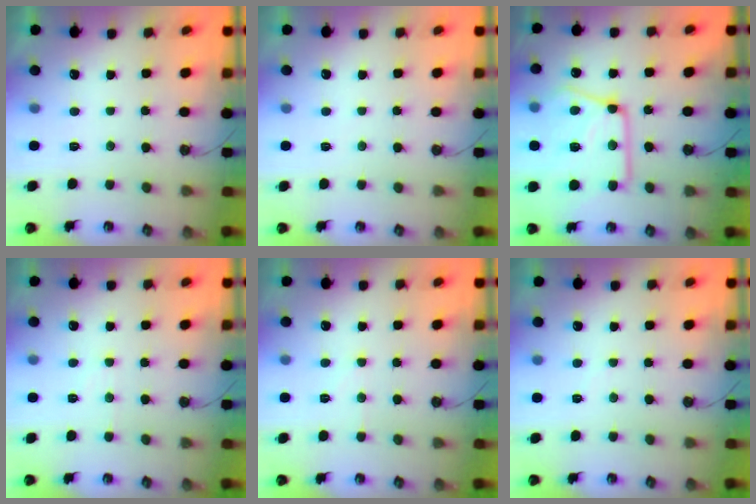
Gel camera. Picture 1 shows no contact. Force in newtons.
{"total": 2.8, "press": 2.8, "slide": 0.3}
{"total": 21.8, "press": 21.7, "slide": 2.2}
{"total": 5.5, "press": 5.5, "slide": 0.8}
{"total": 5.6, "press": 5.6, "slide": 0.8}
{"total": 3.0, "press": 2.9, "slide": 0.4}